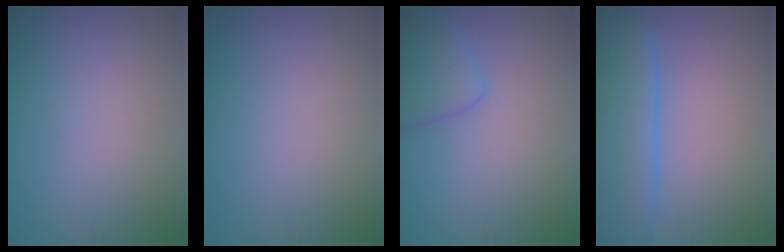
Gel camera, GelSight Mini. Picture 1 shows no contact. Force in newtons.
{"total": 0.0}
{"total": 2.8, "press": 2.8, "slide": 0.2}
{"total": 7.0, "press": 7.0, "slide": 0.2}